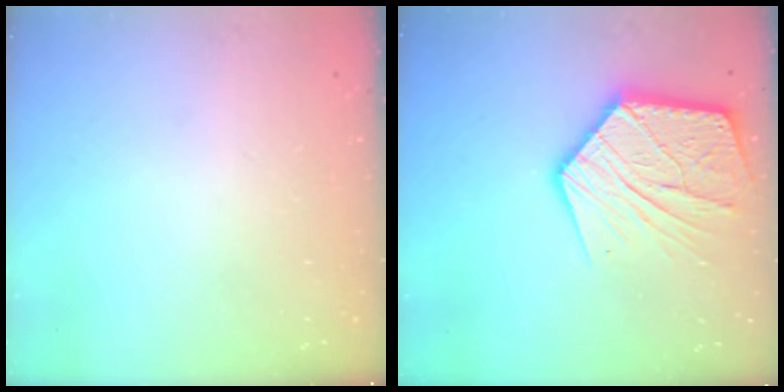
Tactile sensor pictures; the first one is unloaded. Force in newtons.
{"total": 19.7, "press": 19.7, "slide": 1.8}